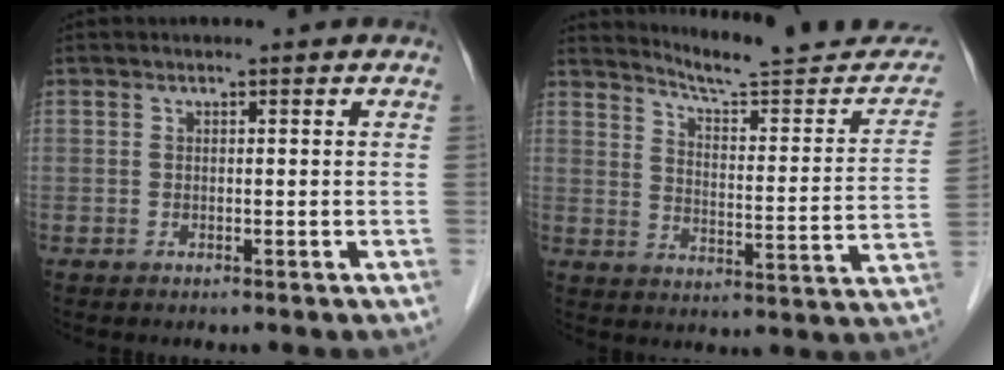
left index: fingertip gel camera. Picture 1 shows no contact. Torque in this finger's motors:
{"motor_torque": [-0.16, -0.20, 0.03, 0.02]}